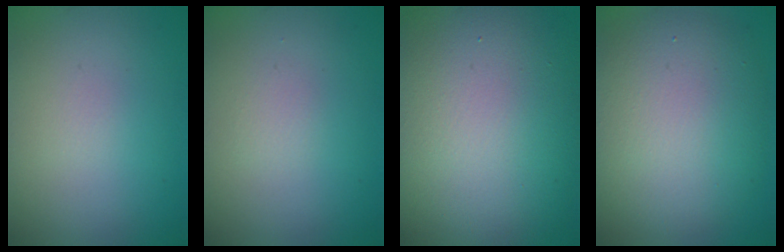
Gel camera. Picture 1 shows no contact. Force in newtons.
{"total": 0.6, "press": 0.6, "slide": 0.0}
{"total": 17.7, "press": 17.7, "slide": 1.2}
{"total": 9.5, "press": 9.5, "slide": 0.1}